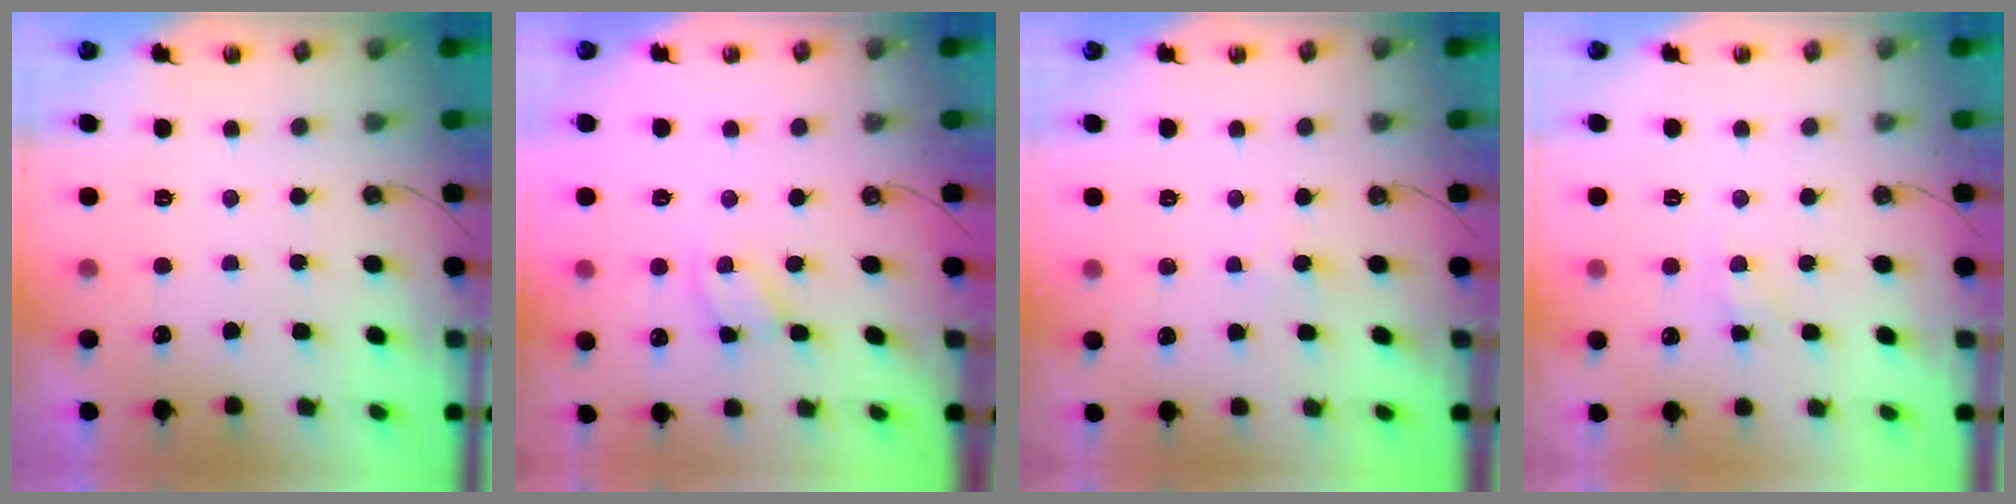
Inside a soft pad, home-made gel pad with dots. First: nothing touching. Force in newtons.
{"total": 2.7, "press": 2.7, "slide": 0.4}
{"total": 3.1, "press": 3.0, "slide": 0.4}
{"total": 5.3, "press": 5.3, "slide": 0.6}